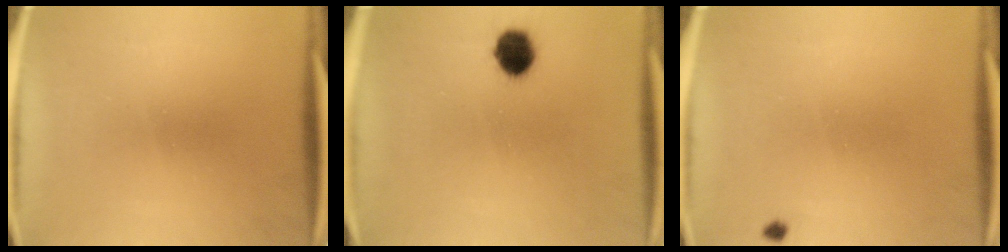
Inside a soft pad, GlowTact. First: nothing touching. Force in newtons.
{"total": 6.5}
{"total": 0.7}